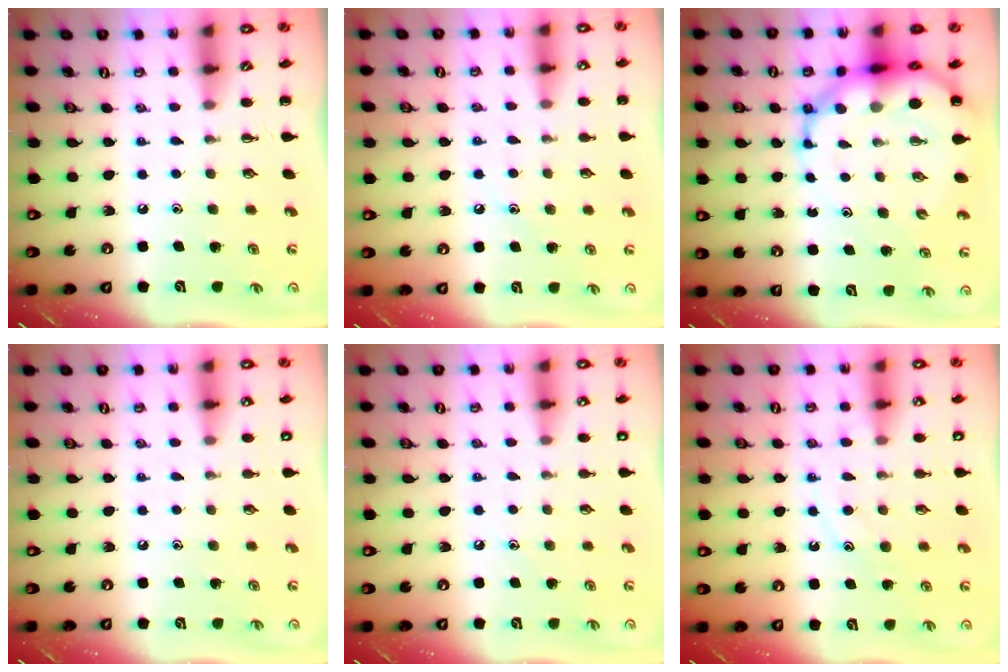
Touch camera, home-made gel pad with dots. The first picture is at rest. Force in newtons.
{"total": 6.5, "press": 6.3, "slide": 1.6}
{"total": 13.2, "press": 12.8, "slide": 3.5}
{"total": 5.2, "press": 5.0, "slide": 1.5}
{"total": 5.3, "press": 5.1, "slide": 1.4}
{"total": 11.5, "press": 11.5, "slide": 0.7}